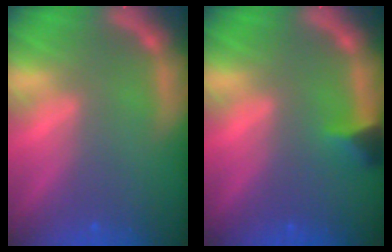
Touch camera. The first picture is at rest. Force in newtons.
{"total": 1.9}